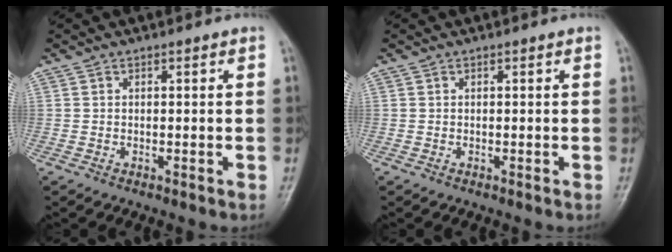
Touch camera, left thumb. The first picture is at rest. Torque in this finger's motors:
{"motor_torque": [0.00, 0.00, 0.00, -0.01, 0.00]}